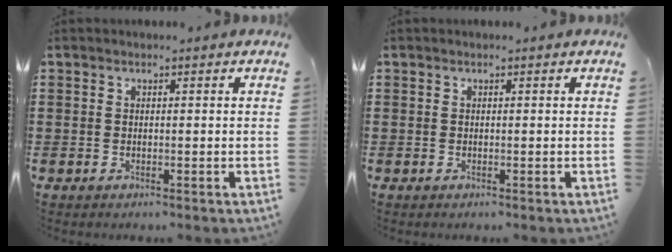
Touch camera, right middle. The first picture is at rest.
{"total": 0.0}